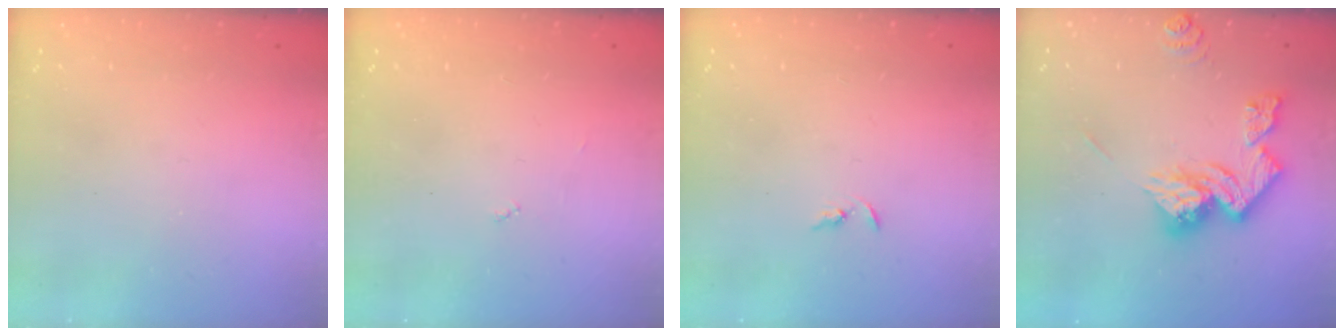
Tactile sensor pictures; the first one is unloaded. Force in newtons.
{"total": 3.0, "press": 3.0, "slide": 0.2}
{"total": 2.4, "press": 2.3, "slide": 0.2}
{"total": 13.3, "press": 13.3, "slide": 1.3}